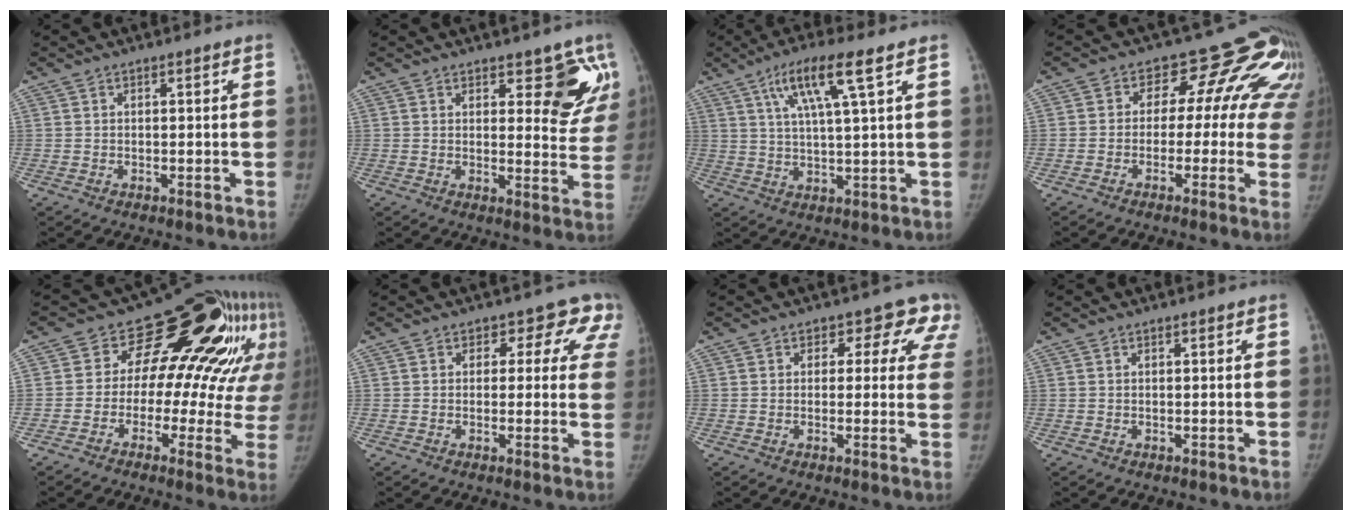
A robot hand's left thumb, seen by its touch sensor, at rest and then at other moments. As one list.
[{"total": 8.6, "force": [5.1, 4.0, 5.6], "torque": [-0.015, -0.032, 0.065]}, {"total": 10.1, "force": [4.9, 0.7, 8.8], "torque": [-0.169, -0.010, 0.090]}, {"total": 13.9, "force": [3.4, 9.3, 9.7], "torque": [-0.073, 0.020, 0.020]}, {"total": 23.1, "force": [7.4, 13.5, 17.2], "torque": [-0.185, 0.026, 0.087]}, {"total": 8.0, "force": [4.2, 5.8, 3.7], "torque": [0.015, -0.006, 0.024]}, {"total": 8.4, "force": [4.6, 5.9, 3.9], "torque": [0.014, -0.007, 0.029]}, {"total": 0.0}]